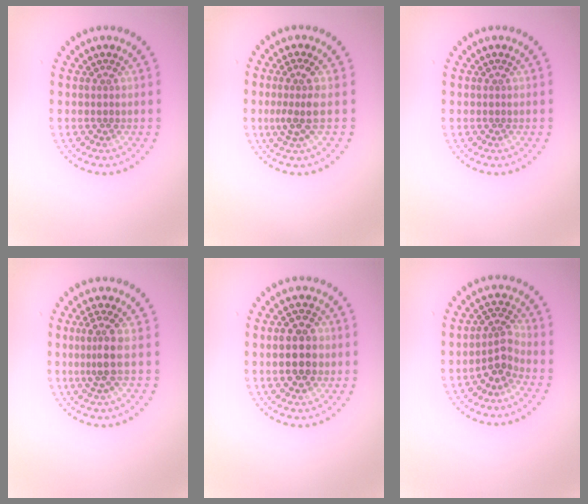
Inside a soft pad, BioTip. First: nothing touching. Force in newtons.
{"total": 2.5, "press": 1.8, "slide": 1.7}
{"total": 0.0}
{"total": 2.6, "press": 2.0, "slide": 1.7}
{"total": 4.5, "press": 4.5, "slide": 0.3}
{"total": 2.8, "press": 2.1, "slide": 1.9}